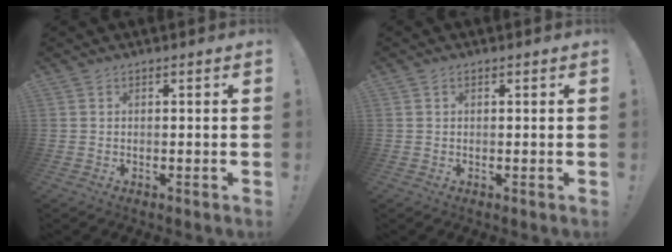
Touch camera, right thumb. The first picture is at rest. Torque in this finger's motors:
{"motor_torque": [0.06, -0.06, -0.17, 0.07, 0.09]}